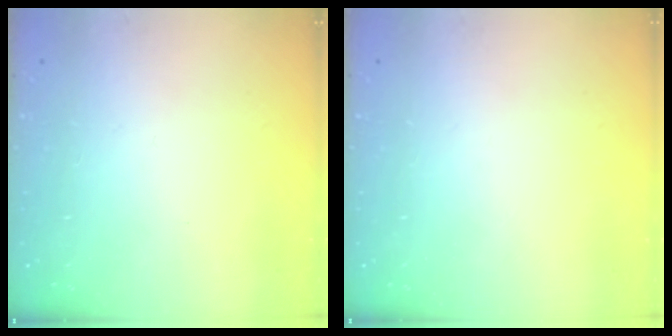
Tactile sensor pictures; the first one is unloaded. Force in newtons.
{"total": 0.0}